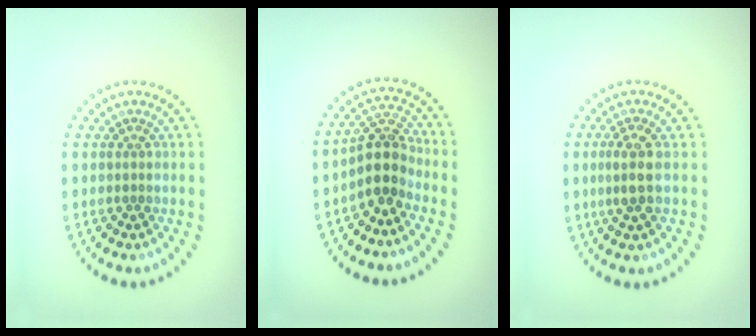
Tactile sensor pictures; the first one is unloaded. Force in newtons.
{"total": 3.7, "press": 3.0, "slide": 2.2}
{"total": 2.4, "press": 2.2, "slide": 1.0}